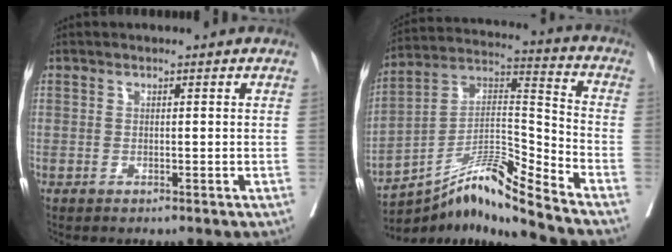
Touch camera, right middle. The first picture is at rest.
{"total": 13.1, "force": [-11.0, -1.6, 6.9], "torque": [-0.125, 0.028, -0.193]}